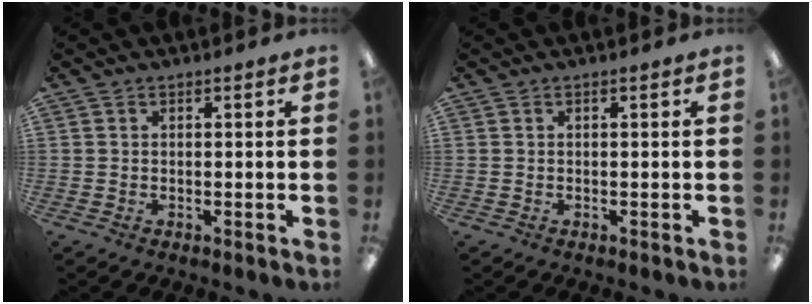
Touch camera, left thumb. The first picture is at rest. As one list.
[{"total": 0.0}]